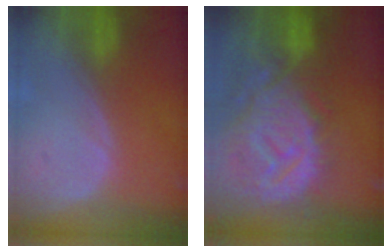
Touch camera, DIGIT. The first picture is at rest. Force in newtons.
{"total": 13.6, "press": 11.8, "slide": 6.7}